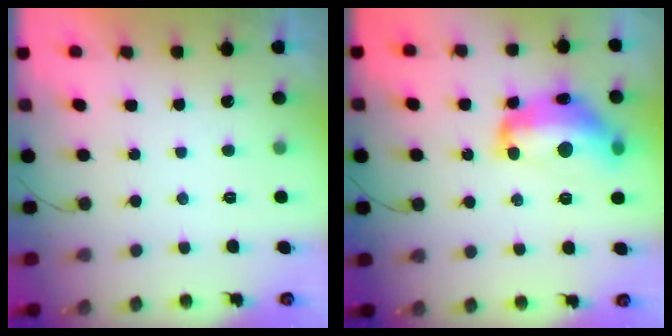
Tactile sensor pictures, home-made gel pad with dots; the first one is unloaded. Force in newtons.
{"total": 16.5, "press": 16.4, "slide": 1.3}